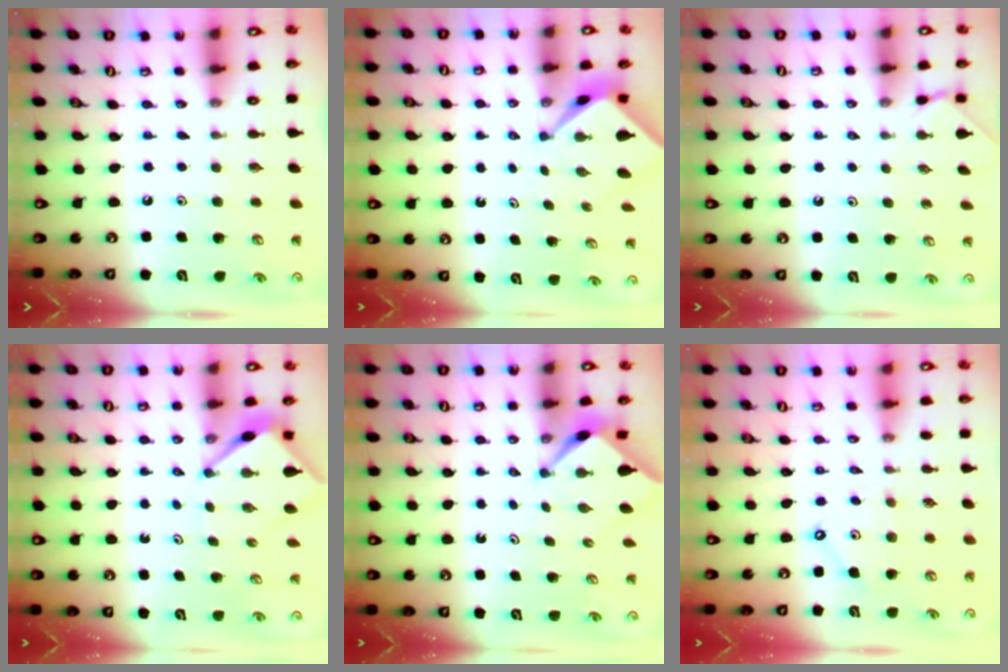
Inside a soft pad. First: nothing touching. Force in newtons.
{"total": 2.1, "press": 2.1, "slide": 0.3}
{"total": 1.4, "press": 1.4, "slide": 0.2}
{"total": 4.2, "press": 4.2, "slide": 0.4}
{"total": 2.4, "press": 2.4, "slide": 0.3}
{"total": 5.0, "press": 5.0, "slide": 0.5}